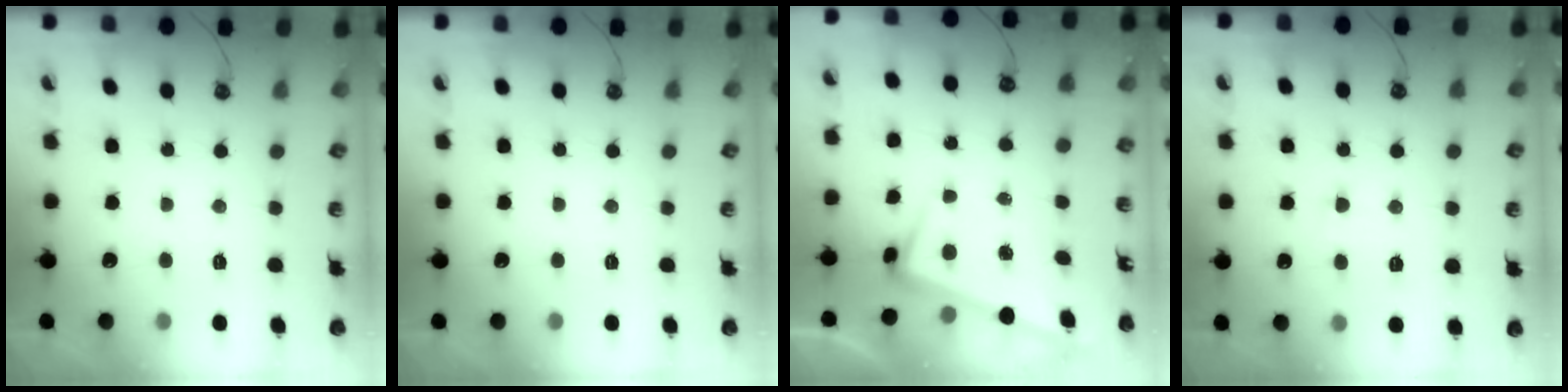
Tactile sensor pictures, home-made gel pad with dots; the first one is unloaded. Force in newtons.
{"total": 0.0}
{"total": 3.0, "press": 2.8, "slide": 1.0}
{"total": 1.6, "press": 1.4, "slide": 0.7}